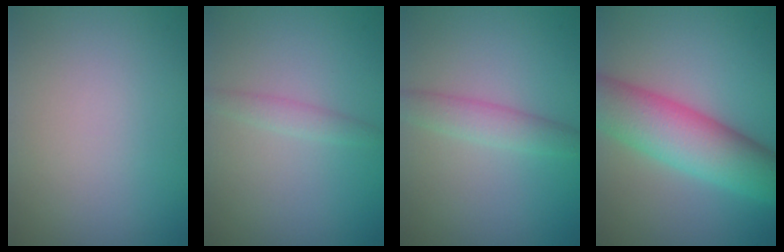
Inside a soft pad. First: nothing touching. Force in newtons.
{"total": 1.3, "press": 1.3, "slide": 0.1}
{"total": 2.6, "press": 2.6, "slide": 0.0}
{"total": 8.9, "press": 8.9, "slide": 0.4}